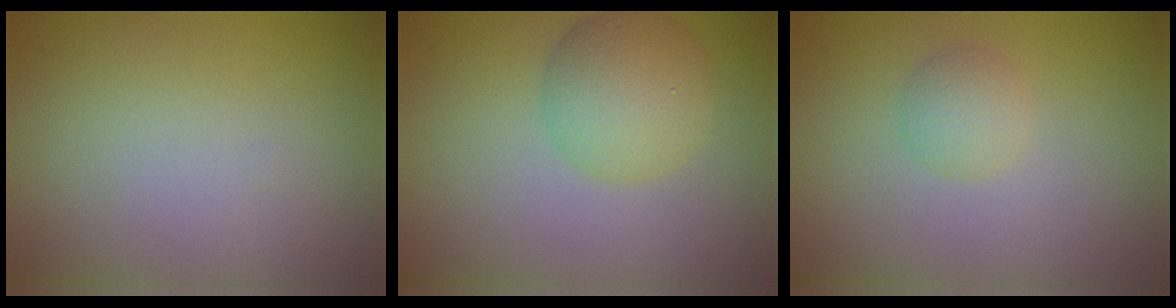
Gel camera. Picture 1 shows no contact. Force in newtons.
{"total": 4.8, "press": 4.8, "slide": 0.2}
{"total": 1.8, "press": 1.8, "slide": 0.2}